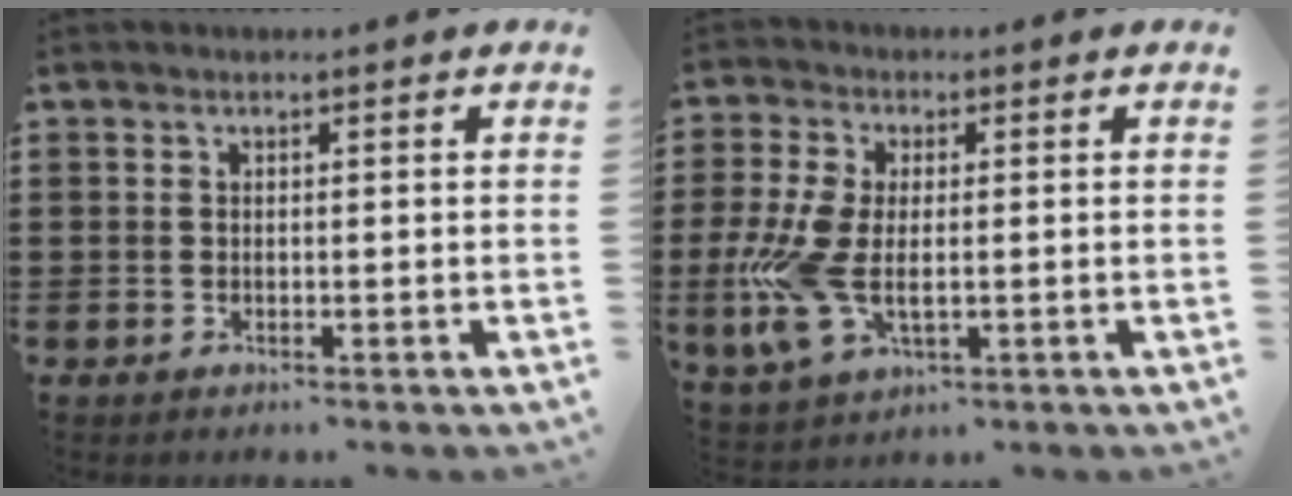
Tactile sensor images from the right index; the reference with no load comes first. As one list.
[{"total": 8.7, "force": [-1.1, 4.6, 7.3], "torque": [-0.183, -0.013, -0.023]}]